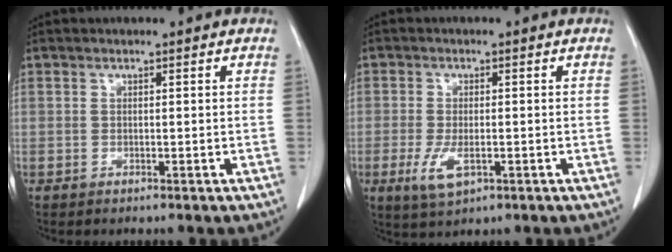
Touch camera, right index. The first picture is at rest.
{"total": 4.7, "force": [-1.6, 1.8, 4.0], "torque": [-0.086, -0.010, -0.023]}